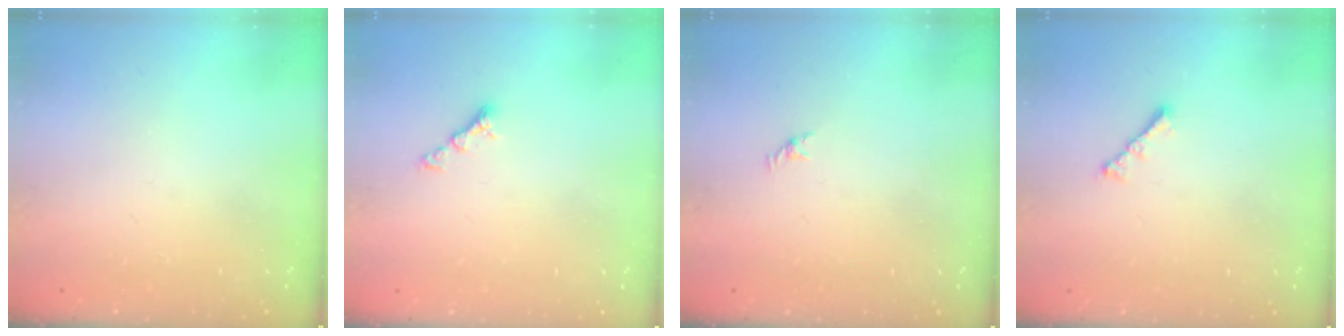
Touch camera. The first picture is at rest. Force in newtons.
{"total": 4.0, "press": 3.9, "slide": 0.6}
{"total": 0.5, "press": 0.3, "slide": 0.4}
{"total": 2.4, "press": 2.3, "slide": 0.6}